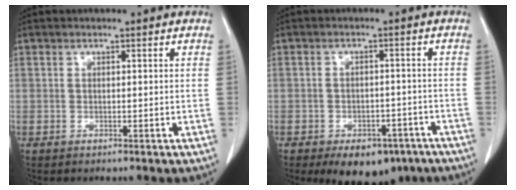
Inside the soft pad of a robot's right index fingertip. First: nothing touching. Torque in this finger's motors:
{"motor_torque": [0.49, -0.27, 0.21, 0.05]}